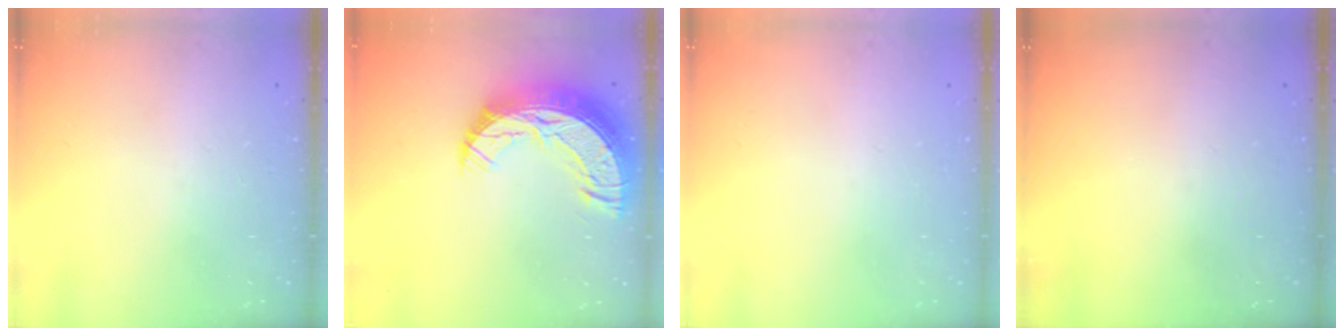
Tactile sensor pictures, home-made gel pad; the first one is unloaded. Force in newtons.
{"total": 20.7, "press": 20.6, "slide": 1.5}
{"total": 0.0}
{"total": 0.0}